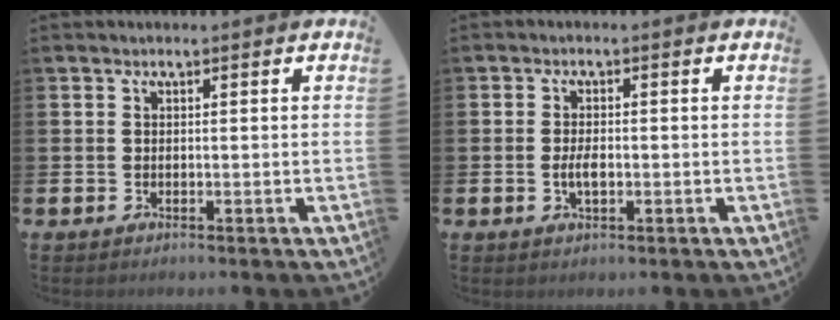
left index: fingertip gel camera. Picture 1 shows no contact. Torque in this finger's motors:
{"motor_torque": [0.48, 0.23, 0.04, 0.05]}